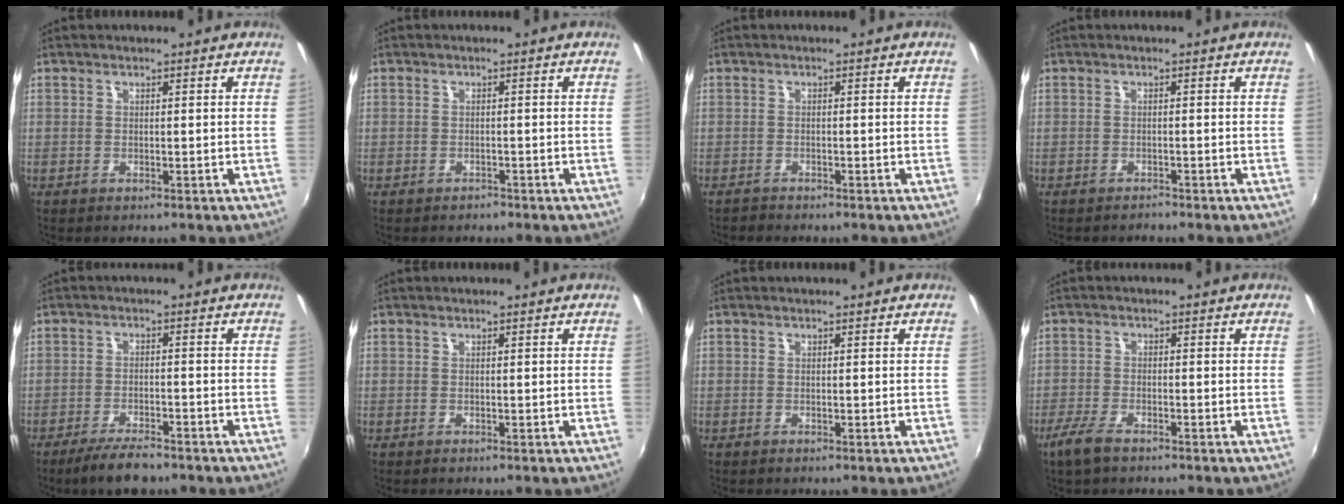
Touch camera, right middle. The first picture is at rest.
{"total": 1.1, "force": [-0.9, 0.6, 0.0], "torque": [-0.003, 0.004, -0.013]}
{"total": 1.2, "force": [-1.2, 0.1, 0.1], "torque": [-0.009, 0.000, -0.021]}
{"total": 1.0, "force": [-1.0, 0.2, -0.1], "torque": [0.001, -0.002, -0.017]}
{"total": 6.6, "force": [-5.4, 1.6, 3.5], "torque": [-0.085, -0.011, -0.093]}
{"total": 0.0}
{"total": 0.0}
{"total": 4.6, "force": [-3.3, 1.3, 2.8], "torque": [-0.079, -0.007, -0.067]}